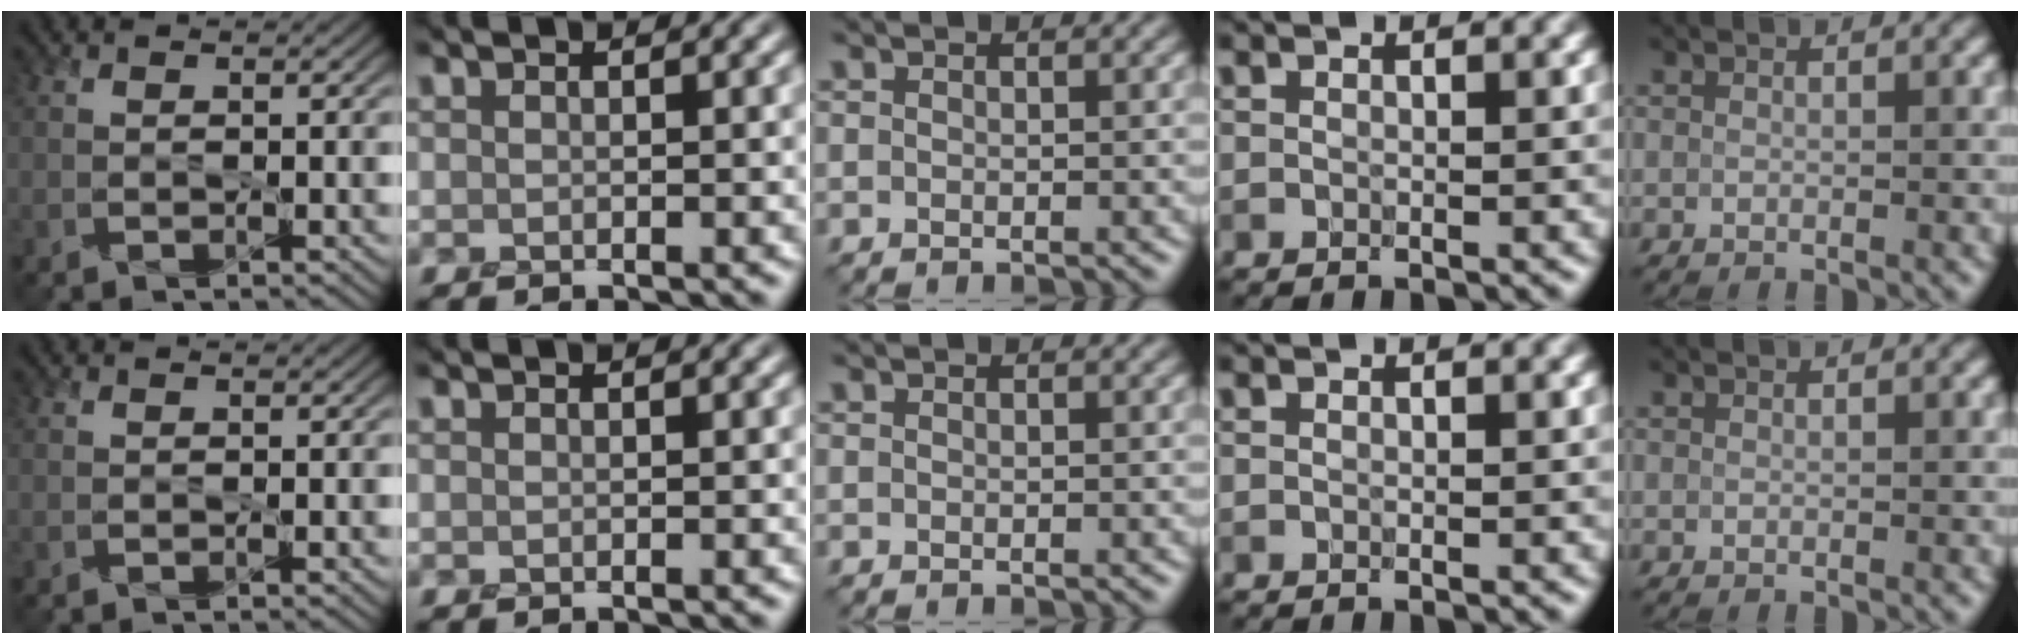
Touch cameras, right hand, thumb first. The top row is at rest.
{}